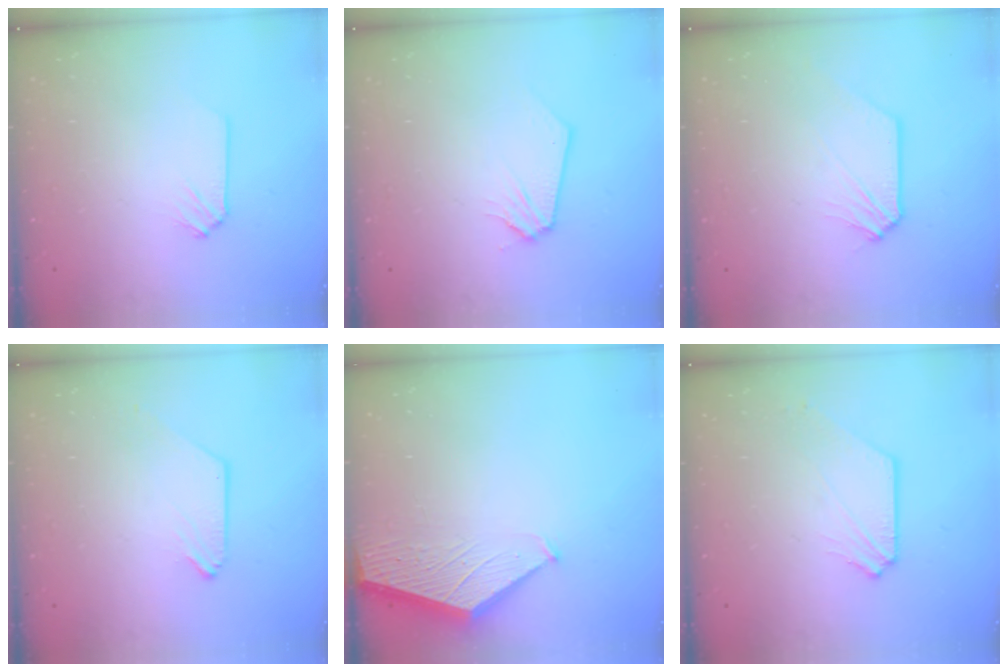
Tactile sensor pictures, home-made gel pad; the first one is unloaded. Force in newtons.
{"total": 0.0}
{"total": 0.7, "press": 0.7, "slide": 0.1}
{"total": 0.0}
{"total": 1.4, "press": 1.4, "slide": 0.3}
{"total": 1.4, "press": 1.4, "slide": 0.0}